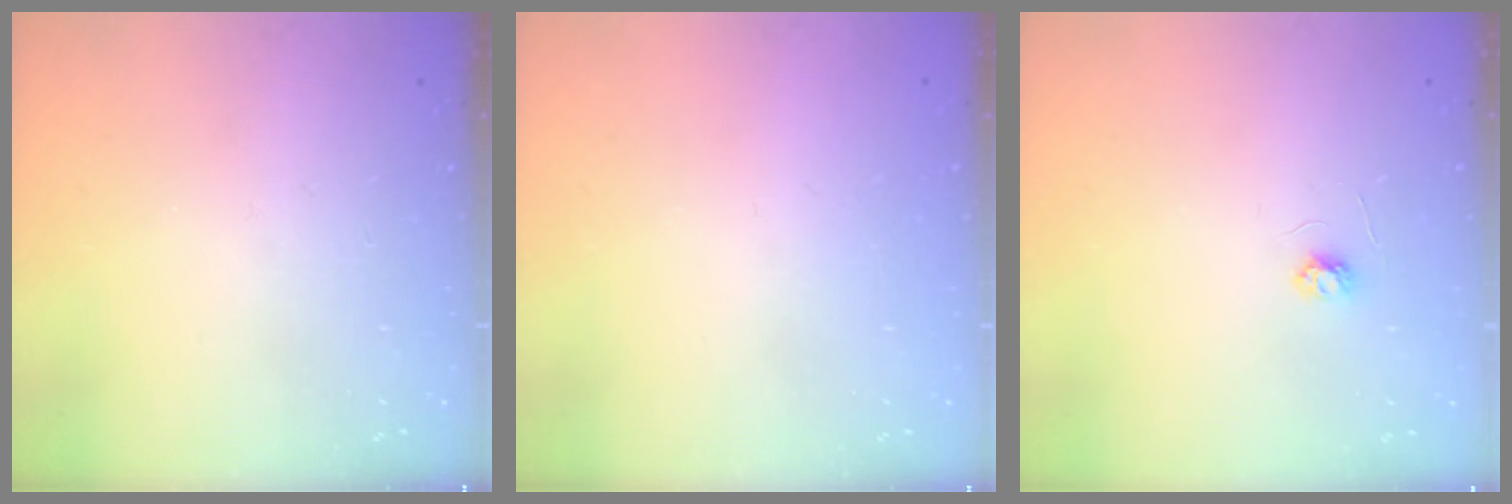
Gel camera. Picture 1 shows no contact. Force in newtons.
{"total": 0.7, "press": 0.7, "slide": 0.3}
{"total": 3.1, "press": 3.1, "slide": 0.3}